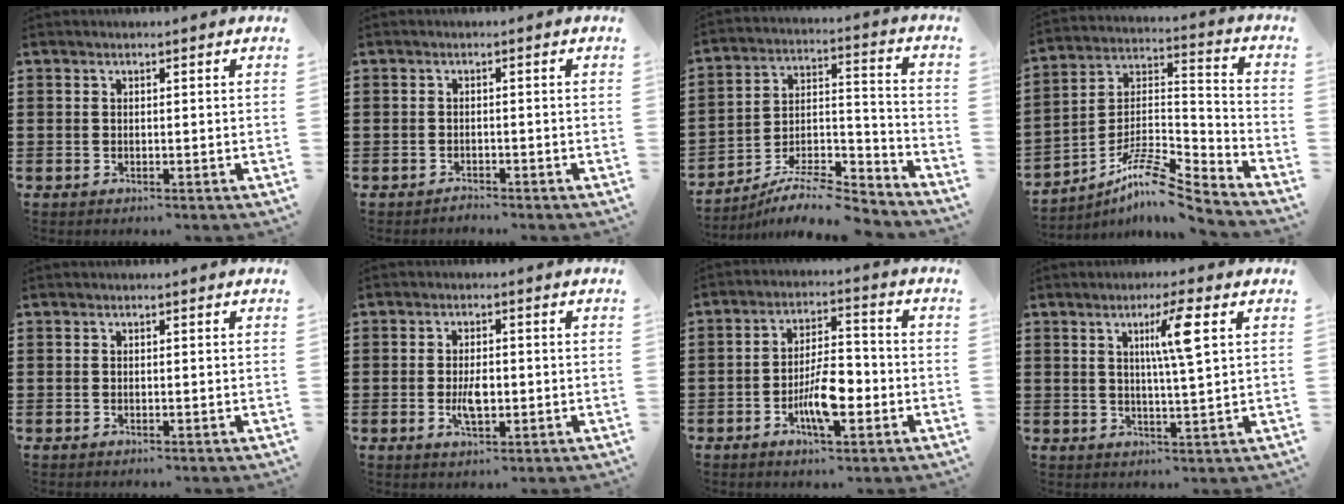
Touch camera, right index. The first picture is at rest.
{"total": 1.3, "force": [-1.2, 0.1, -0.2], "torque": [0.000, 0.005, -0.028]}
{"total": 9.1, "force": [-8.2, 1.8, 3.4], "torque": [-0.043, 0.024, -0.156]}
{"total": 9.6, "force": [-7.8, 1.8, 5.2], "torque": [-0.103, 0.009, -0.157]}
{"total": 0.0}
{"total": 4.2, "force": [-0.7, 1.7, 3.7], "torque": [-0.075, 0.000, -0.014]}
{"total": 8.6, "force": [-3.1, 3.2, 7.3], "torque": [-0.139, 0.001, -0.055]}
{"total": 6.7, "force": [2.3, 0.1, 6.3], "torque": [-0.121, -0.003, 0.029]}